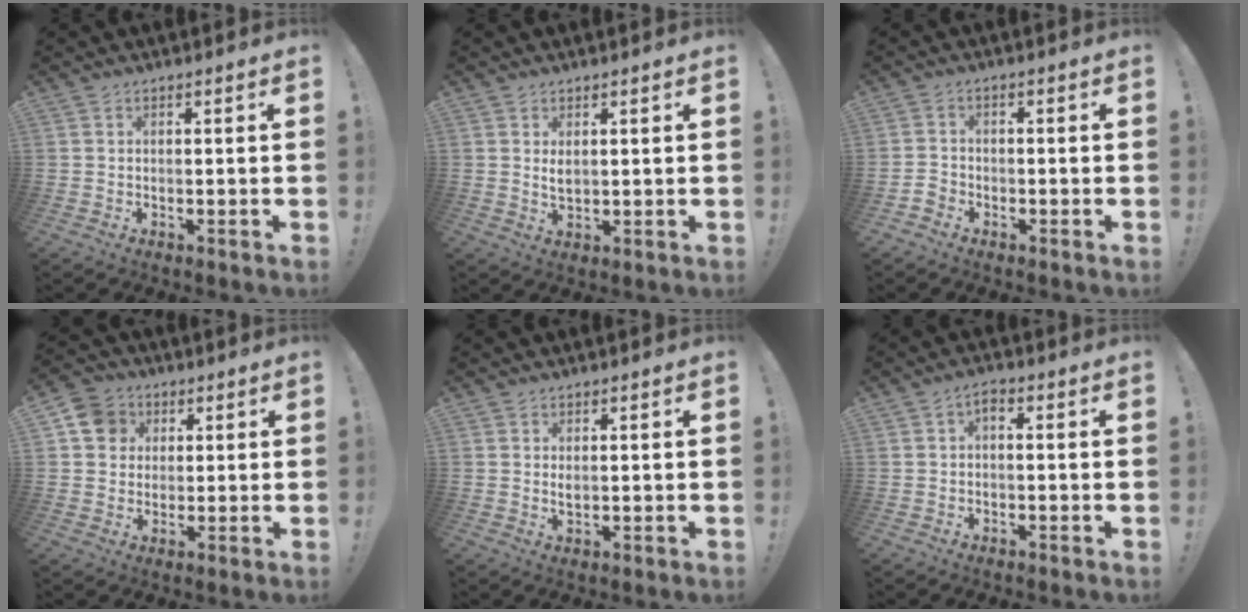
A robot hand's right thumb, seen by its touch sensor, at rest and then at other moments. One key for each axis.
{"total": 2.5, "fx": 1.0, "fy": 1.2, "fz": 2.0, "tx": -0.024, "ty": -0.008, "tz": 0.015}
{"total": 3.4, "fx": -2.5, "fy": 2.1, "fz": 1.0, "tx": -0.031, "ty": 0.008, "tz": -0.048}
{"total": 9.0, "fx": 2.6, "fy": 8.1, "fz": 2.8, "tx": -0.034, "ty": -0.005, "tz": 0.053}
{"total": 1.5, "fx": 0.6, "fy": 0.6, "fz": 1.2, "tx": -0.016, "ty": -0.003, "tz": 0.009}
{"total": 2.1, "fx": -0.5, "fy": 0.9, "fz": 1.9, "tx": -0.041, "ty": 0.008, "tz": -0.009}